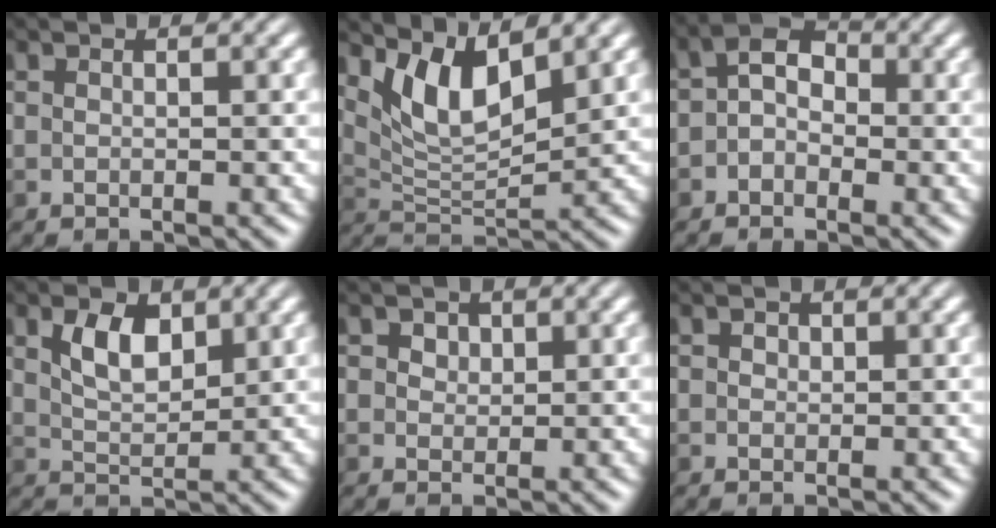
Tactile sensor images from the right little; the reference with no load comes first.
{"total": 5.1, "force": [3.0, 1.6, 3.8], "torque": [-0.078, -0.012, 0.058]}
{"total": 2.7, "force": [-0.6, 2.0, 1.8], "torque": [-0.028, 0.010, -0.022]}
{"total": 3.3, "force": [1.4, 1.7, 2.3], "torque": [-0.047, 0.003, 0.029]}
{"total": 1.5, "force": [0.9, 1.1, 0.6], "torque": [-0.009, -0.001, 0.011]}
{"total": 0.6, "force": [0.2, 0.5, 0.2], "torque": [-0.003, -0.003, 0.002]}